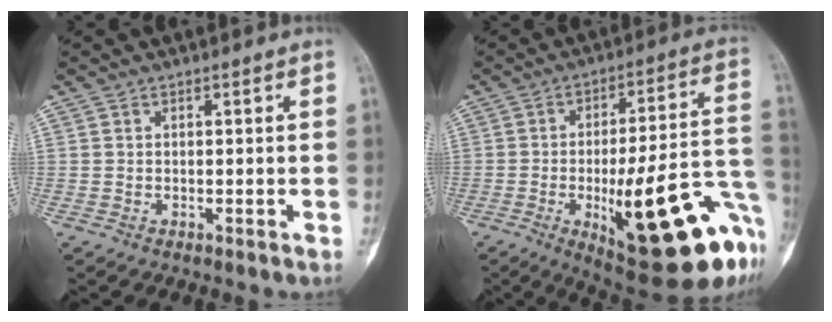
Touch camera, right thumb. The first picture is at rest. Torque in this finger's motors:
{"motor_torque": [0.44, 1.02, 1.70, -1.06, 0.24]}